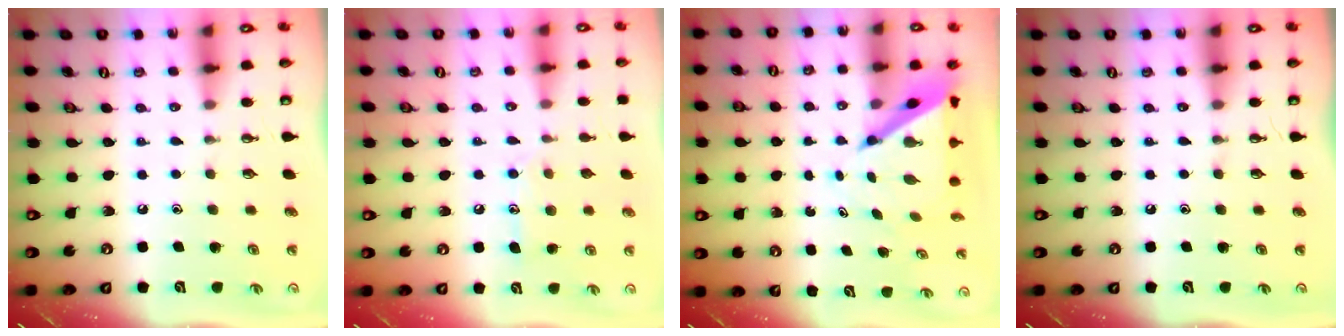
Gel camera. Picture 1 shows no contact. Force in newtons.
{"total": 9.7, "press": 9.7, "slide": 0.7}
{"total": 6.8, "press": 6.8, "slide": 0.5}
{"total": 0.0}